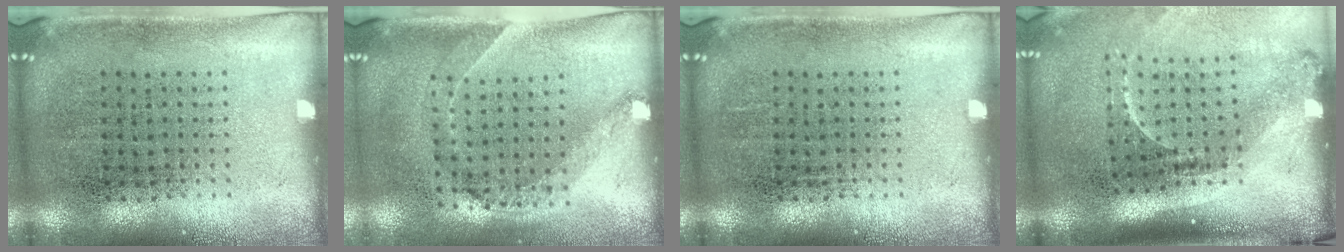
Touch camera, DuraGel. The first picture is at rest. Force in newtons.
{"total": 1.4, "press": 1.1, "slide": 0.9}
{"total": 0.0}
{"total": 2.2, "press": 1.5, "slide": 1.6}